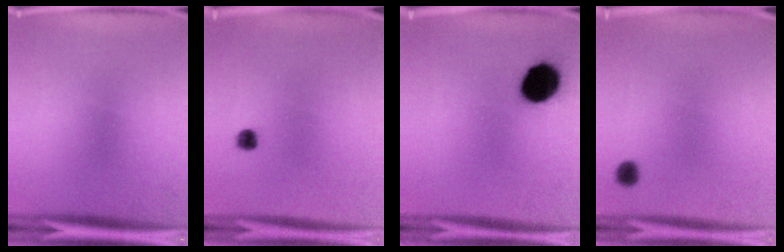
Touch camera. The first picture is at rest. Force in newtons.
{"total": 2.4}
{"total": 13.7}
{"total": 2.3}